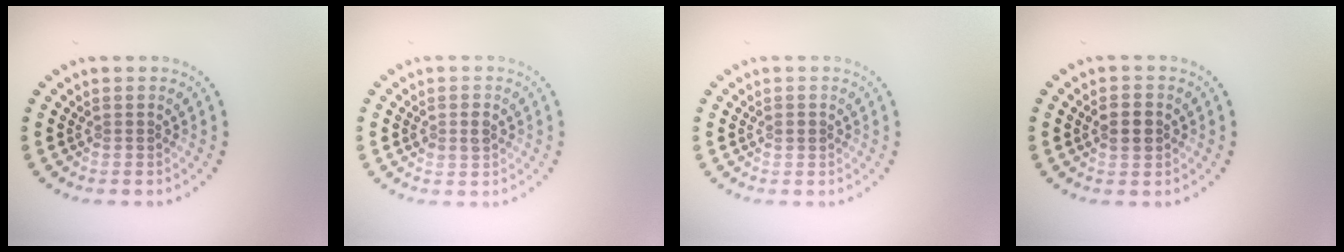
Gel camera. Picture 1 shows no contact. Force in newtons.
{"total": 1.4, "press": 1.4, "slide": 0.1}
{"total": 0.9, "press": 0.9, "slide": 0.1}
{"total": 2.4, "press": 2.4, "slide": 0.1}